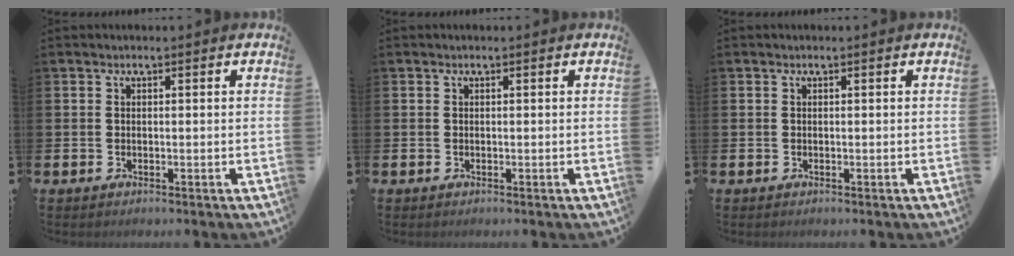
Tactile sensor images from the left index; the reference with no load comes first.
{"total": 0.0}
{"total": 0.0}